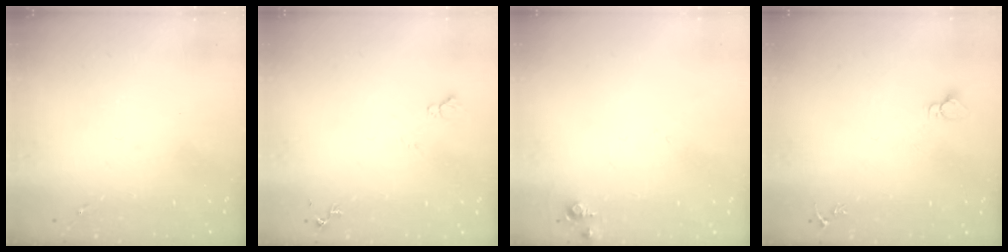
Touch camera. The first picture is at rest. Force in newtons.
{"total": 5.1, "press": 5.1, "slide": 0.7}
{"total": 4.2, "press": 4.2, "slide": 0.6}
{"total": 2.7, "press": 2.7, "slide": 0.1}